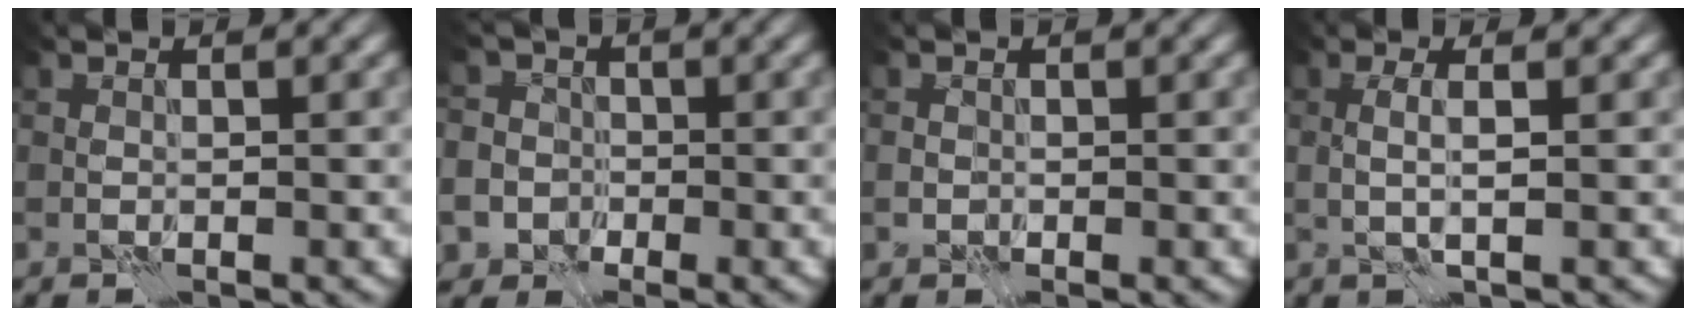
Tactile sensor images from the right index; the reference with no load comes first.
{"total": 8.9, "force": [-3.0, 8.0, 2.2], "torque": [-0.037, 0.001, -0.099]}
{"total": 0.9, "force": [-0.3, 0.8, 0.2], "torque": [0.001, -0.002, -0.009]}
{"total": 1.7, "force": [0.2, 0.1, 1.7], "torque": [-0.030, 0.006, 0.001]}